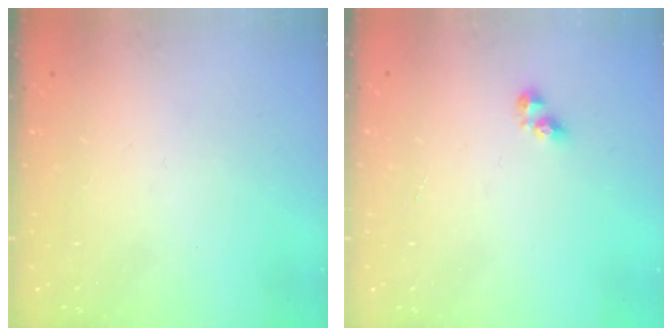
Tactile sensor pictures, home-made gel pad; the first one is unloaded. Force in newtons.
{"total": 3.9, "press": 3.8, "slide": 0.4}